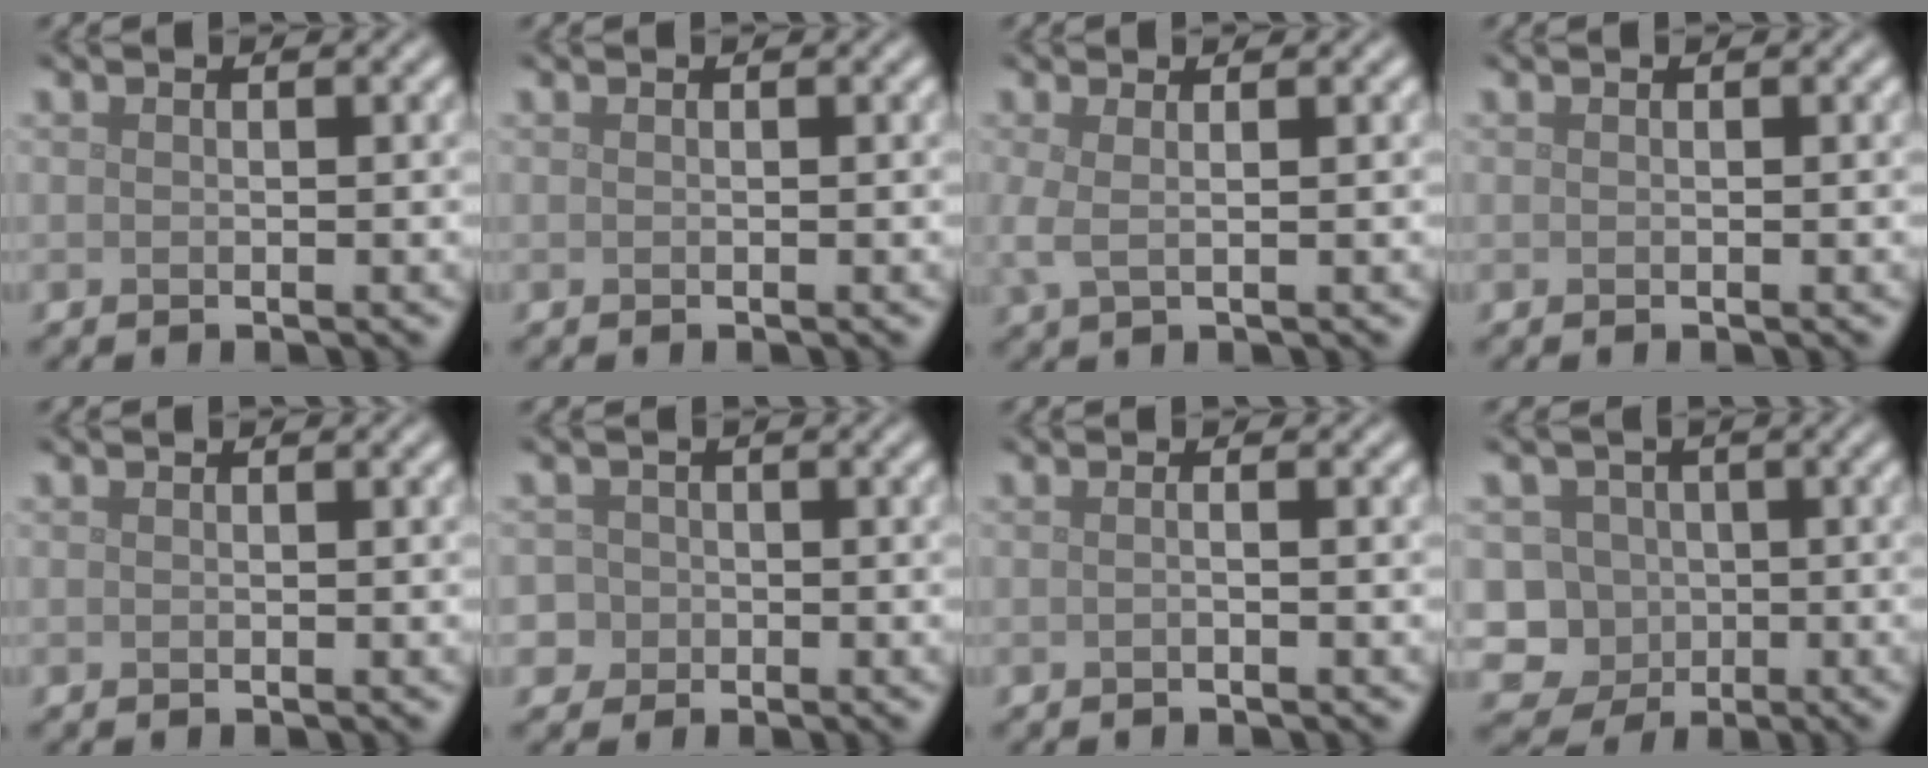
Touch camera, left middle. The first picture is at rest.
{"total": 0.0}
{"total": 1.9, "force": [0.4, 0.7, 1.8], "torque": [-0.037, 0.002, 0.005]}
{"total": 0.0}
{"total": 0.0}
{"total": 3.8, "force": [-0.8, 3.7, 0.7], "torque": [0.003, 0.014, -0.040]}
{"total": 0.8, "force": [-0.1, 0.3, 0.8], "torque": [-0.010, -0.006, -0.010]}
{"total": 7.2, "force": [-2.1, 6.7, 1.9], "torque": [-0.021, 0.009, -0.063]}